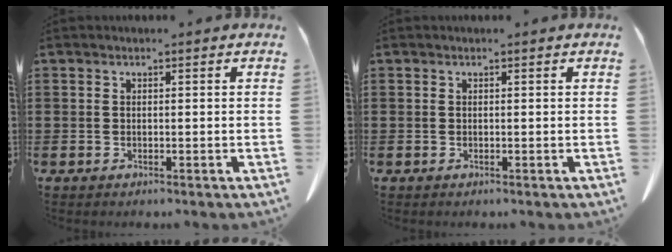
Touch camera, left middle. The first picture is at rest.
{"total": 0.0}